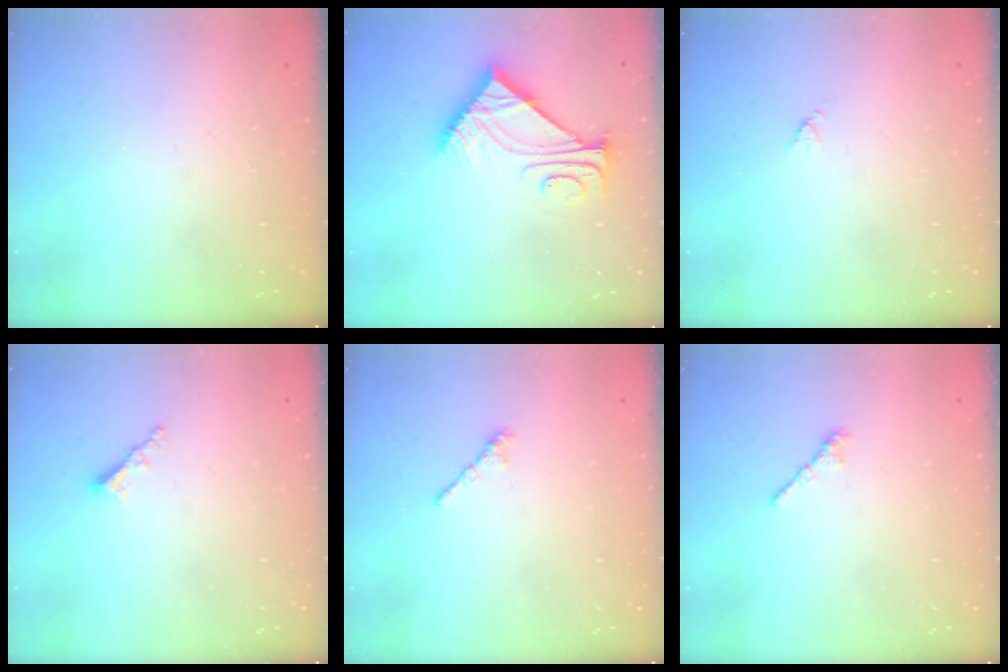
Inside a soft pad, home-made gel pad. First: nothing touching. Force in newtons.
{"total": 8.9, "press": 8.9, "slide": 0.2}
{"total": 2.9, "press": 2.9, "slide": 0.3}
{"total": 2.5, "press": 2.5, "slide": 0.3}
{"total": 2.4, "press": 2.3, "slide": 0.7}
{"total": 2.4, "press": 2.3, "slide": 0.7}